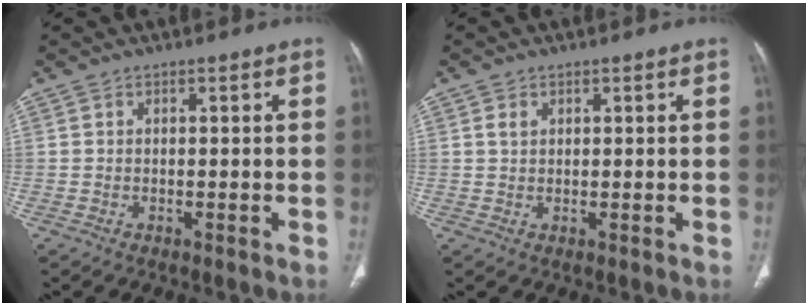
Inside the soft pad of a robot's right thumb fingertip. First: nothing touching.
{"total": 1.6, "force": [0.7, 1.2, 0.8], "torque": [-0.014, -0.001, 0.016]}